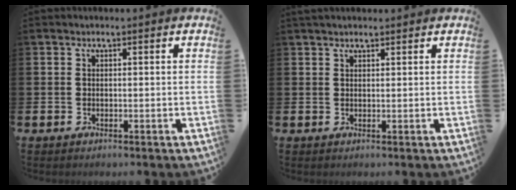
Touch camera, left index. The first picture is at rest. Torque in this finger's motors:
{"motor_torque": [0.00, -2.14, -0.70, 0.08]}